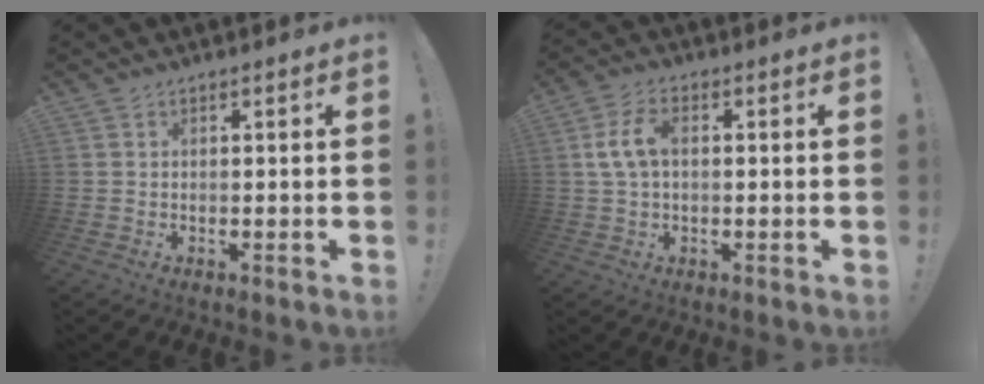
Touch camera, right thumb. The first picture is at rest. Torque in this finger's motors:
{"motor_torque": [0.47, 0.45, 0.08, -0.01, 0.01]}